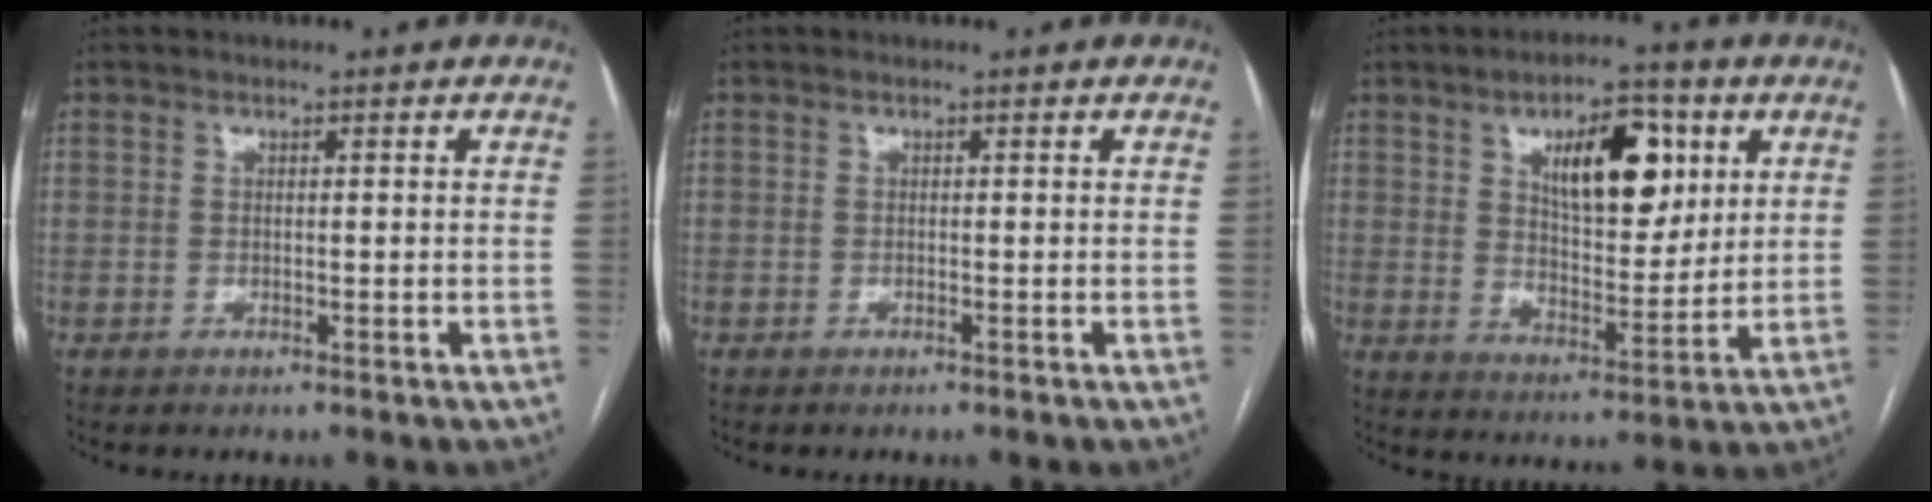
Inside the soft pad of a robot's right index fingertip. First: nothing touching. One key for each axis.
{"total": 0.0}
{"total": 12.5, "fx": 4.9, "fy": 5.2, "fz": 10.3, "tx": -0.158, "ty": 0.011, "tz": 0.083}